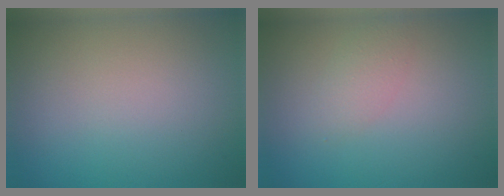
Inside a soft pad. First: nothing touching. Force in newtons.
{"total": 1.5, "press": 1.5, "slide": 0.1}